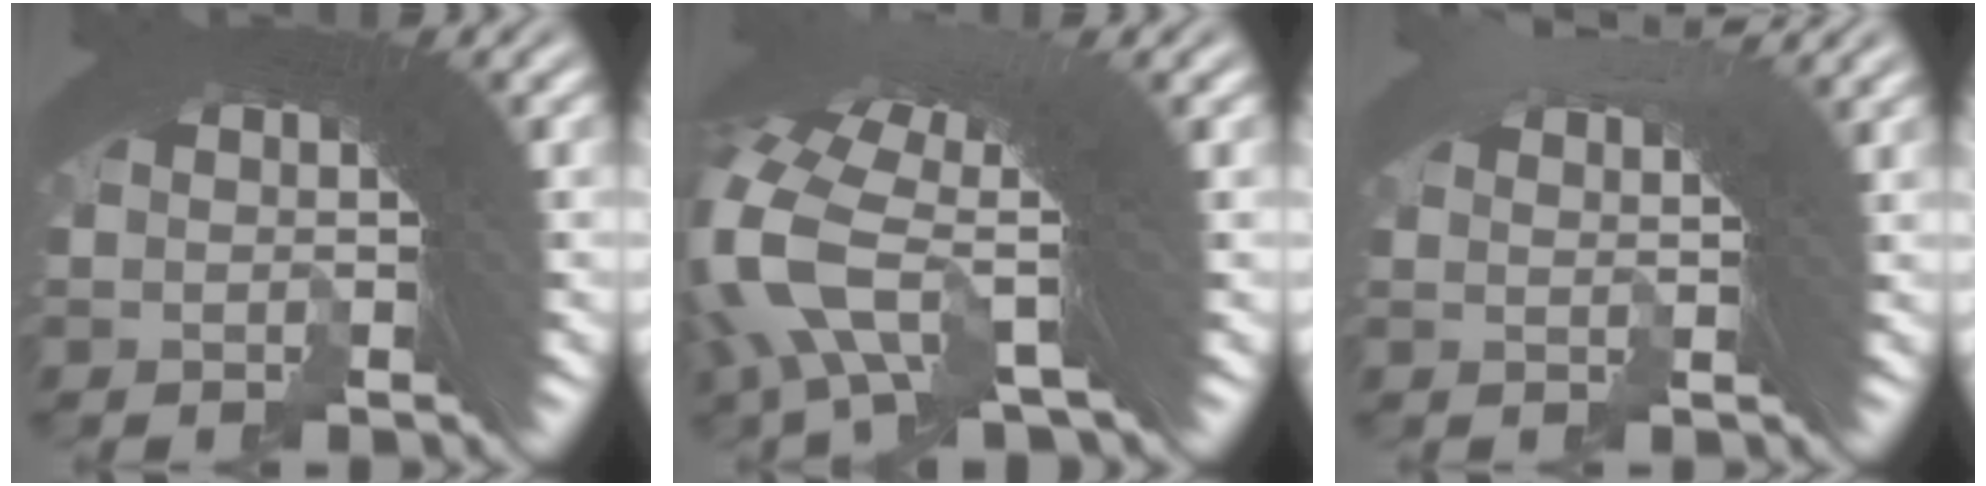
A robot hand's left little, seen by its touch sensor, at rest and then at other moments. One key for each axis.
{"total": 7.9, "fx": 0.3, "fy": 4.0, "fz": 6.8, "tx": -0.157, "ty": -0.006, "tz": 0.001}
{"total": 3.2, "fx": 2.6, "fy": -0.8, "fz": 1.8, "tx": -0.006, "ty": 0.018, "tz": 0.037}